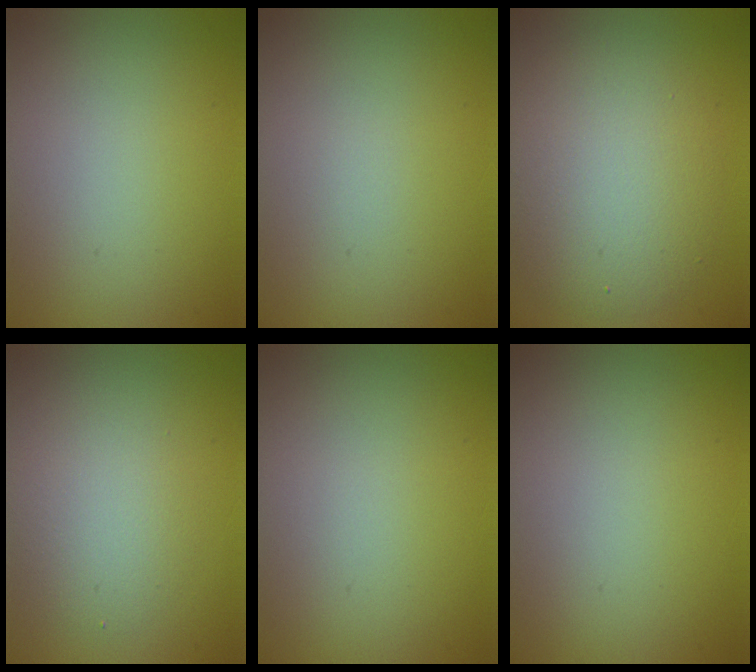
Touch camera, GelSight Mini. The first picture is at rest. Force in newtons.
{"total": 0.0}
{"total": 6.1, "press": 6.1, "slide": 0.3}
{"total": 2.9, "press": 2.9, "slide": 0.2}
{"total": 0.0}
{"total": 0.0}